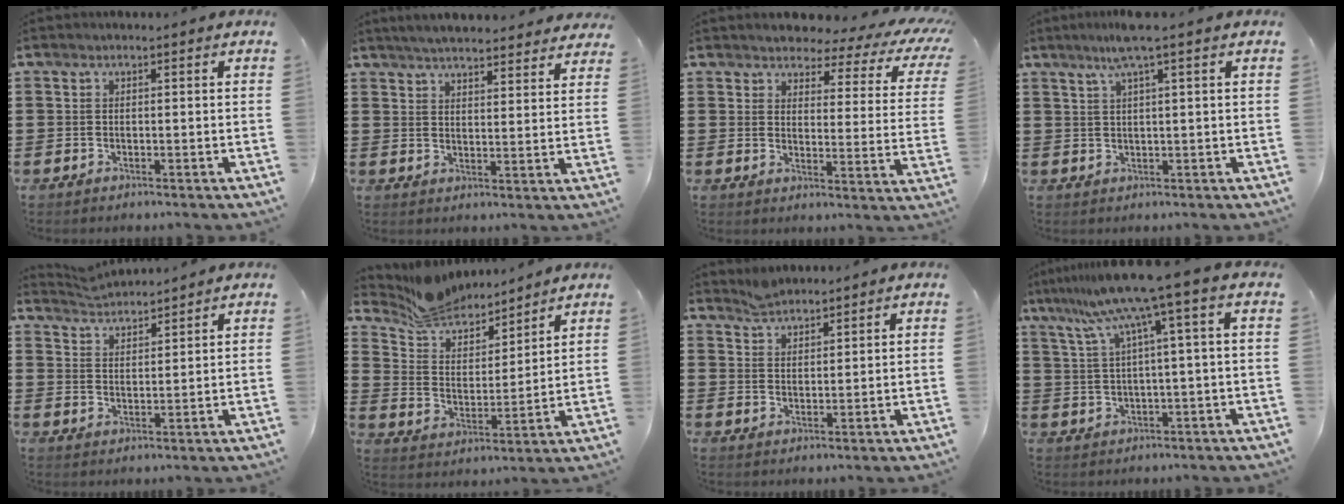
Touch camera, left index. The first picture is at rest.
{"total": 4.6, "force": [4.5, 0.1, 0.8], "torque": [-0.030, -0.018, 0.082]}
{"total": 3.9, "force": [3.4, 1.2, 1.4], "torque": [-0.034, -0.026, 0.051]}
{"total": 4.2, "force": [2.5, -0.4, 3.4], "torque": [-0.070, 0.005, 0.042]}
{"total": 3.0, "force": [2.9, -0.2, -0.6], "torque": [0.000, -0.014, 0.054]}
{"total": 8.4, "force": [8.0, 2.2, 1.2], "torque": [-0.068, -0.047, 0.147]}
{"total": 2.5, "force": [2.5, 0.4, -0.3], "torque": [-0.002, -0.001, 0.049]}
{"total": 9.3, "force": [4.6, -1.1, 8.0], "torque": [-0.179, -0.026, 0.071]}